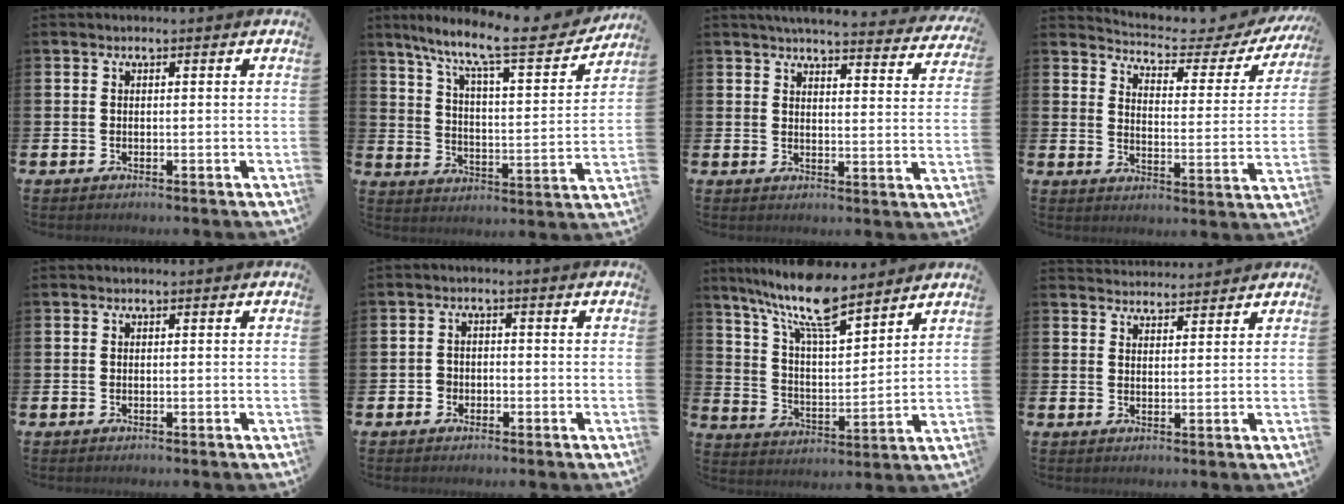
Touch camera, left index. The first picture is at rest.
{"total": 10.2, "force": [8.7, 1.4, 5.1], "torque": [-0.122, -0.061, 0.141]}
{"total": 5.0, "force": [4.9, 0.3, 1.3], "torque": [-0.030, -0.033, 0.083]}
{"total": 4.4, "force": [4.0, 1.1, 1.3], "torque": [-0.047, -0.038, 0.060]}
{"total": 0.0}
{"total": 1.8, "force": [-1.0, 1.5, 0.3], "torque": [-0.007, 0.003, -0.024]}
{"total": 11.1, "force": [9.6, 2.1, 5.3], "torque": [-0.131, -0.046, 0.169]}
{"total": 3.2, "force": [3.1, 0.4, -0.3], "torque": [-0.001, -0.018, 0.058]}